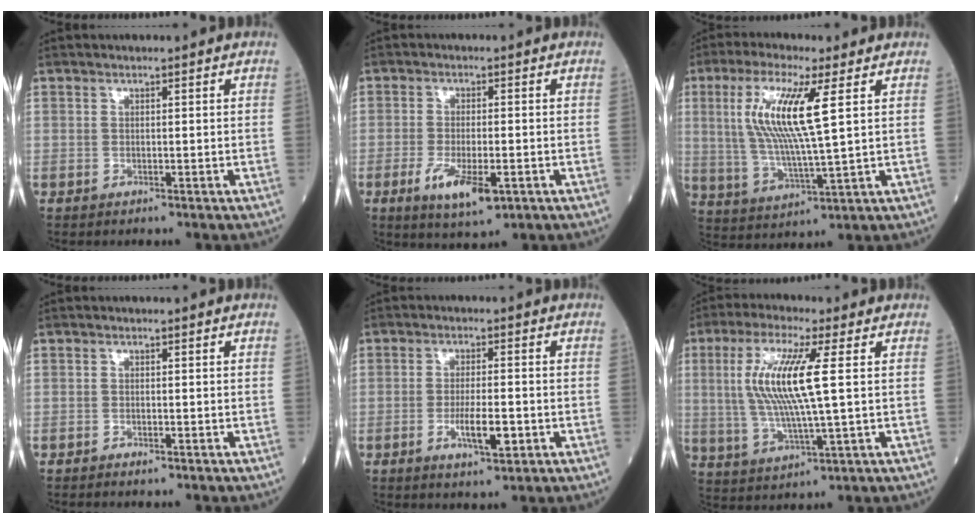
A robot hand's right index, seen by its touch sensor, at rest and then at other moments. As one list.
[{"total": 6.8, "force": [-2.8, 1.9, 6.0], "torque": [-0.115, -0.014, -0.038]}, {"total": 12.1, "force": [3.3, 0.7, 11.6], "torque": [-0.248, -0.001, 0.062]}, {"total": 0.6, "force": [-0.5, 0.1, 0.3], "torque": [-0.005, 0.001, -0.009]}, {"total": 5.2, "force": [-1.7, 1.0, 4.8], "torque": [-0.088, -0.004, -0.026]}, {"total": 11.5, "force": [2.0, 0.6, 11.3], "torque": [-0.242, 0.001, 0.037]}]